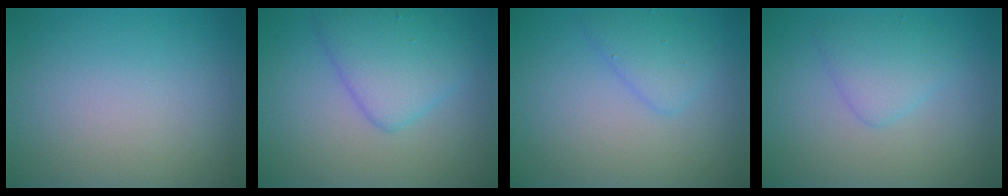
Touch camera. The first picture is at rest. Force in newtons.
{"total": 4.5, "press": 4.5, "slide": 0.2}
{"total": 2.1, "press": 2.1, "slide": 0.2}
{"total": 2.5, "press": 2.5, "slide": 0.1}